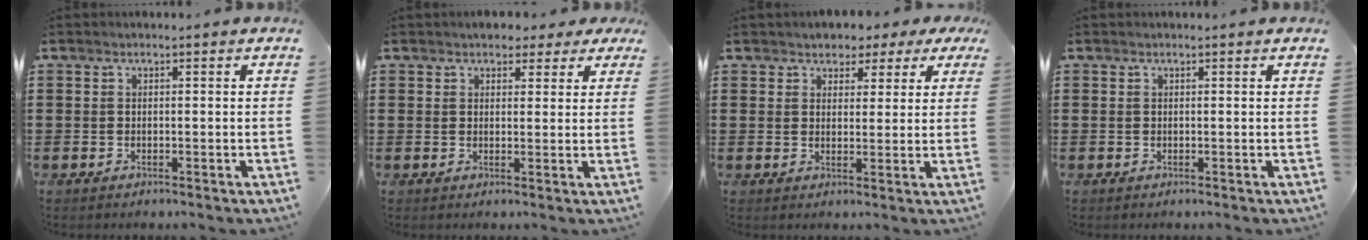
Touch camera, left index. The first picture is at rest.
{"total": 3.0, "force": [2.4, 1.6, 0.9], "torque": [-0.018, 0.005, 0.042]}
{"total": 3.2, "force": [2.4, 2.1, 0.6], "torque": [-0.027, 0.005, 0.042]}
{"total": 0.0}